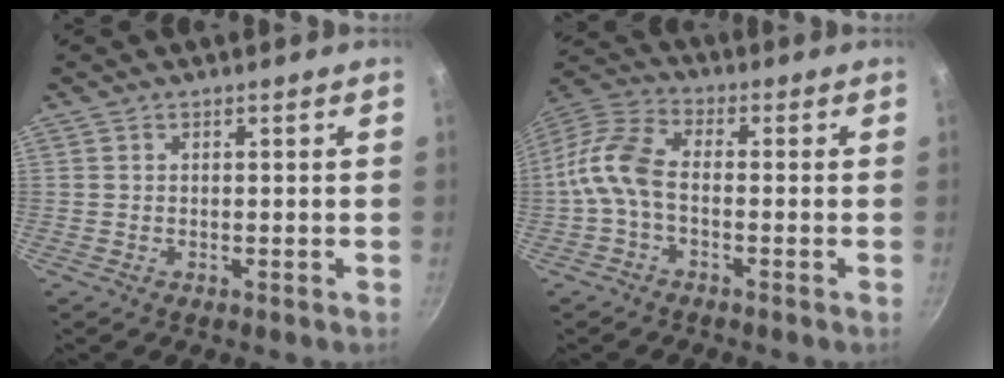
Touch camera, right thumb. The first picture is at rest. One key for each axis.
{"total": 9.0, "fx": -2.0, "fy": 5.0, "fz": 7.2, "tx": -0.152, "ty": 0.037, "tz": -0.058}